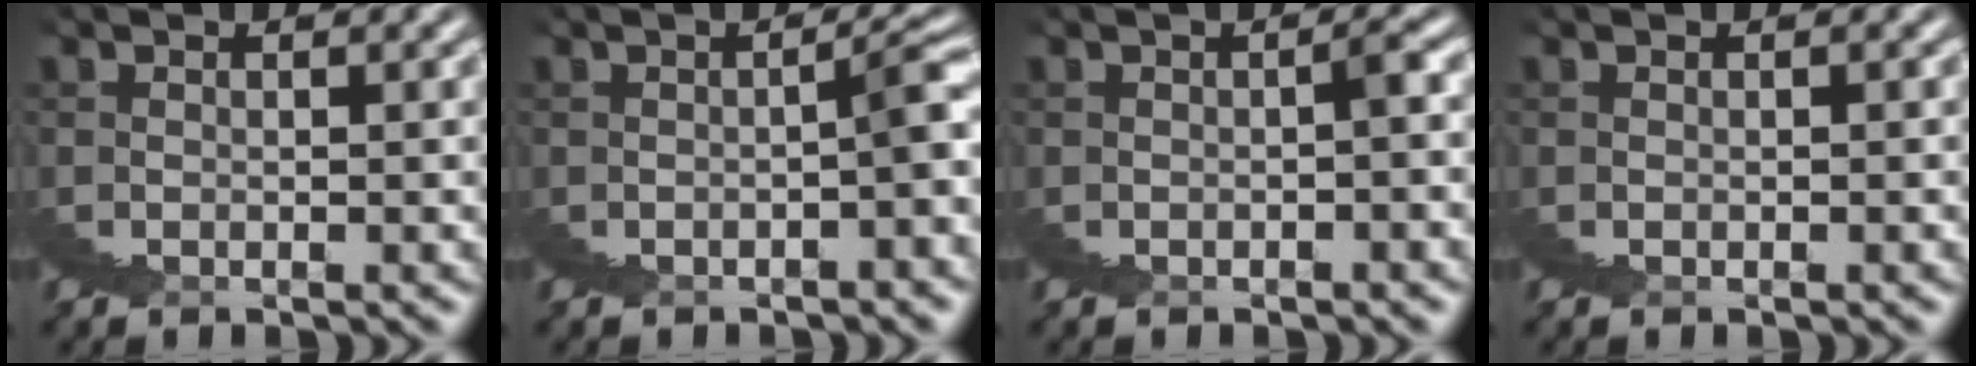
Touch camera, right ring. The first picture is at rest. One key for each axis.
{"total": 1.6, "fx": -1.1, "fy": -0.5, "fz": 1.0, "tx": -0.019, "ty": 0.010, "tz": -0.015}
{"total": 0.6, "fx": -0.4, "fy": -0.4, "fz": -0.1, "tx": -0.002, "ty": 0.008, "tz": -0.008}
{"total": 0.0}